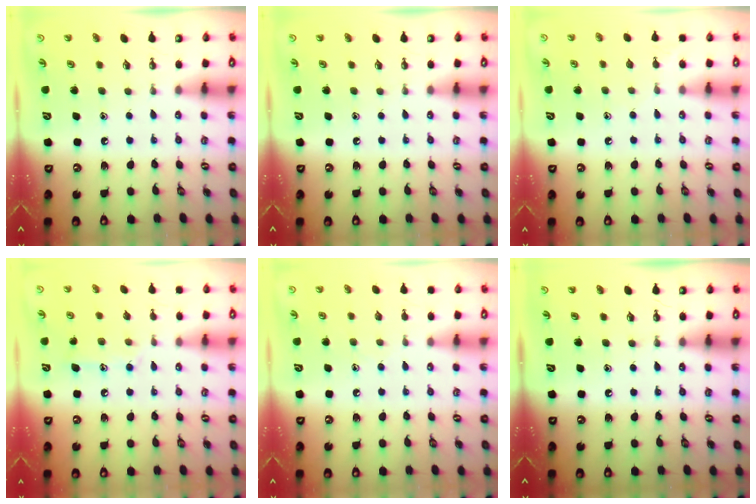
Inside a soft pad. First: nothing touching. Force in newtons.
{"total": 0.0}
{"total": 4.3, "press": 4.3, "slide": 0.5}
{"total": 10.3, "press": 10.3, "slide": 0.7}
{"total": 5.5, "press": 5.4, "slide": 0.7}
{"total": 0.0}